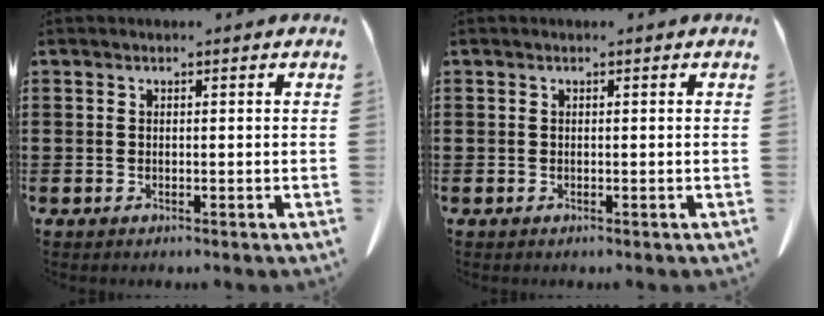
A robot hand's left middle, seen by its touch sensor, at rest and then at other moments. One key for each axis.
{"total": 0.0}